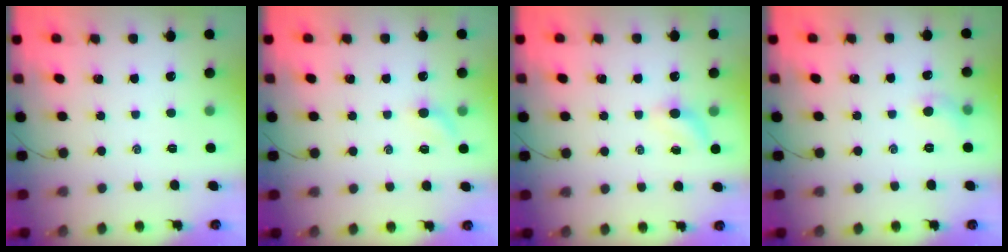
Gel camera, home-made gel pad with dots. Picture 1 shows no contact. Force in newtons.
{"total": 4.9, "press": 4.8, "slide": 1.3}
{"total": 4.8, "press": 4.6, "slide": 1.6}
{"total": 5.6, "press": 5.2, "slide": 1.9}